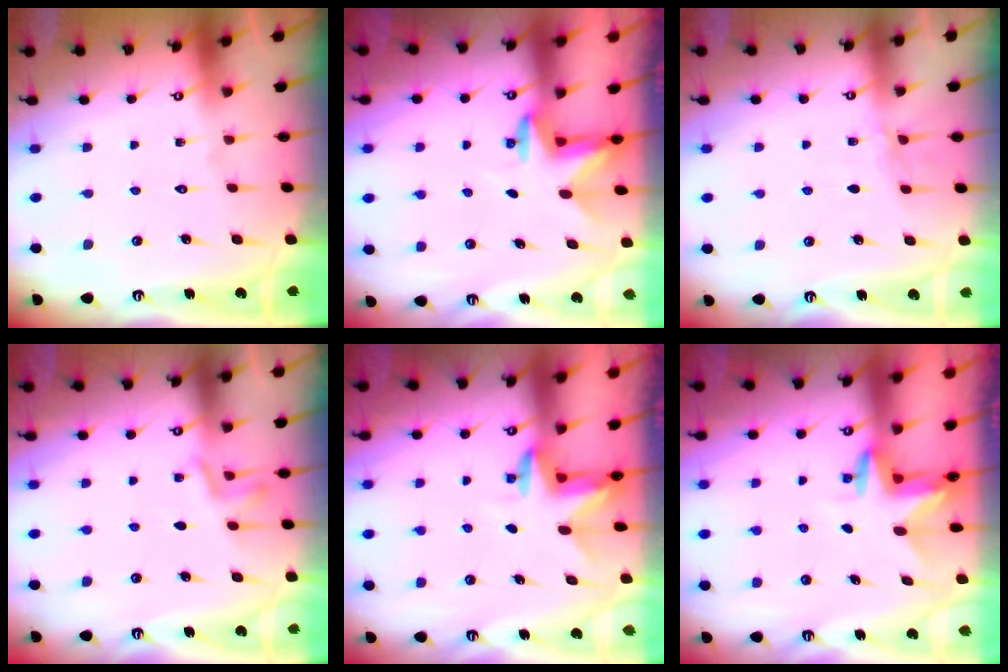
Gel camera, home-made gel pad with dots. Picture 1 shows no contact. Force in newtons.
{"total": 3.0, "press": 2.9, "slide": 0.7}
{"total": 3.7, "press": 3.5, "slide": 1.2}
{"total": 4.1, "press": 3.9, "slide": 1.3}
{"total": 3.4, "press": 3.4, "slide": 0.3}
{"total": 3.3, "press": 3.3, "slide": 0.3}